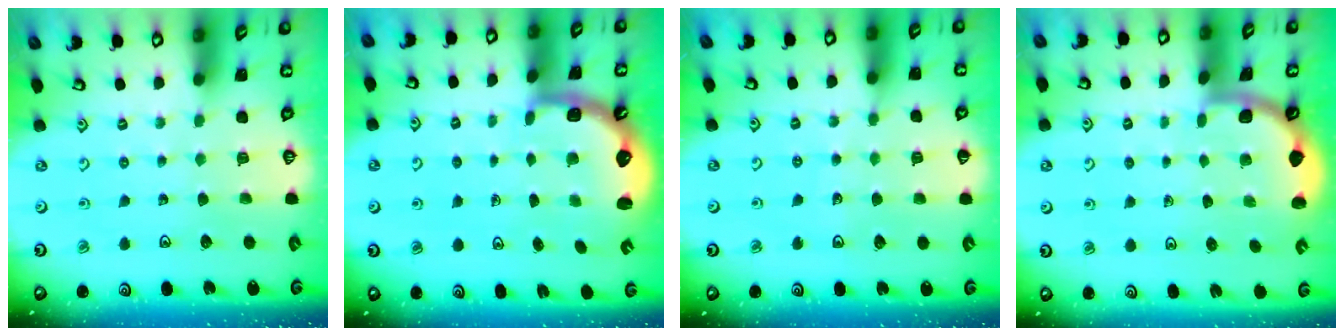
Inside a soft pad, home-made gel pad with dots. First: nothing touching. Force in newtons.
{"total": 2.9, "press": 2.4, "slide": 1.6}
{"total": 2.9, "press": 2.1, "slide": 2.1}
{"total": 1.8, "press": 1.8, "slide": 0.0}